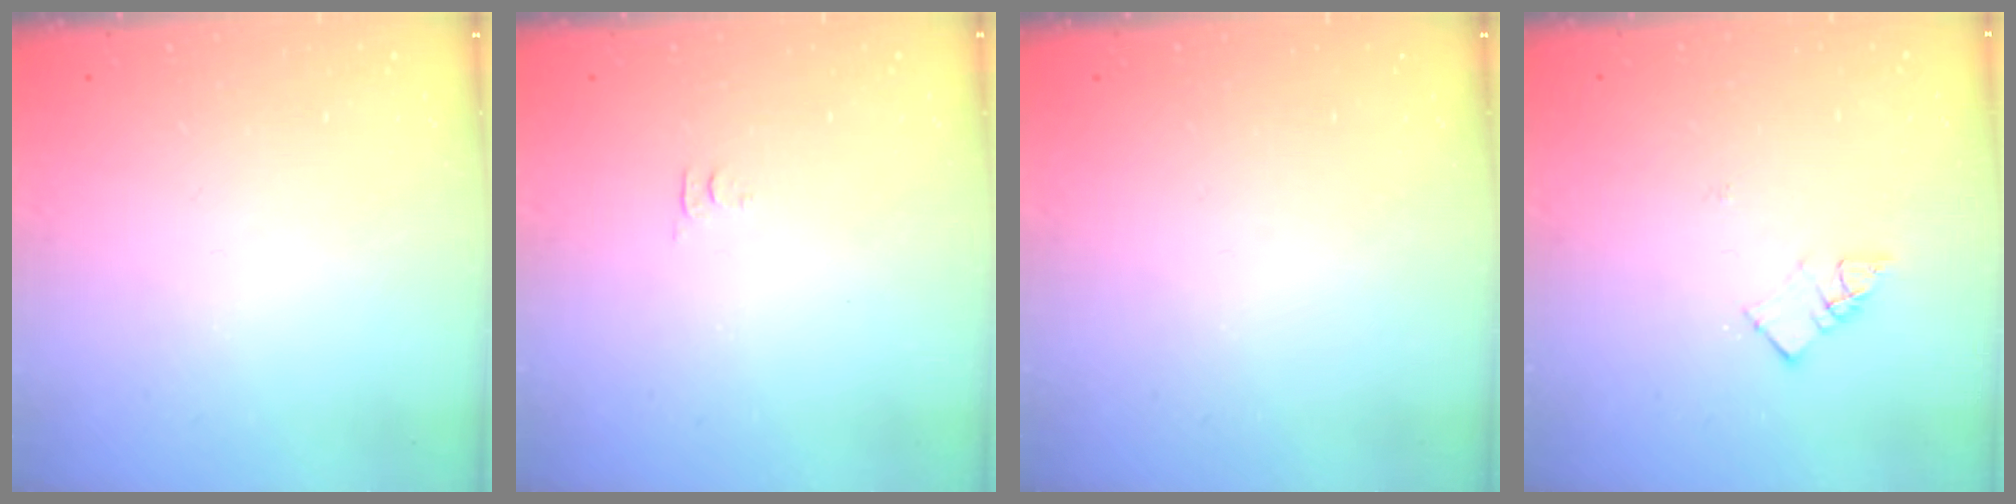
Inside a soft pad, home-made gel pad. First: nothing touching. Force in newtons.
{"total": 3.4, "press": 3.4, "slide": 0.5}
{"total": 0.0}
{"total": 5.4, "press": 5.4, "slide": 0.1}